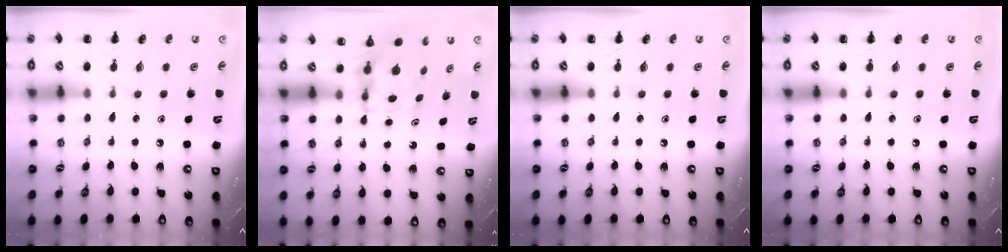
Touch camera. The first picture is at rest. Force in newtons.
{"total": 4.6, "press": 4.5, "slide": 0.6}
{"total": 0.0}
{"total": 0.0}